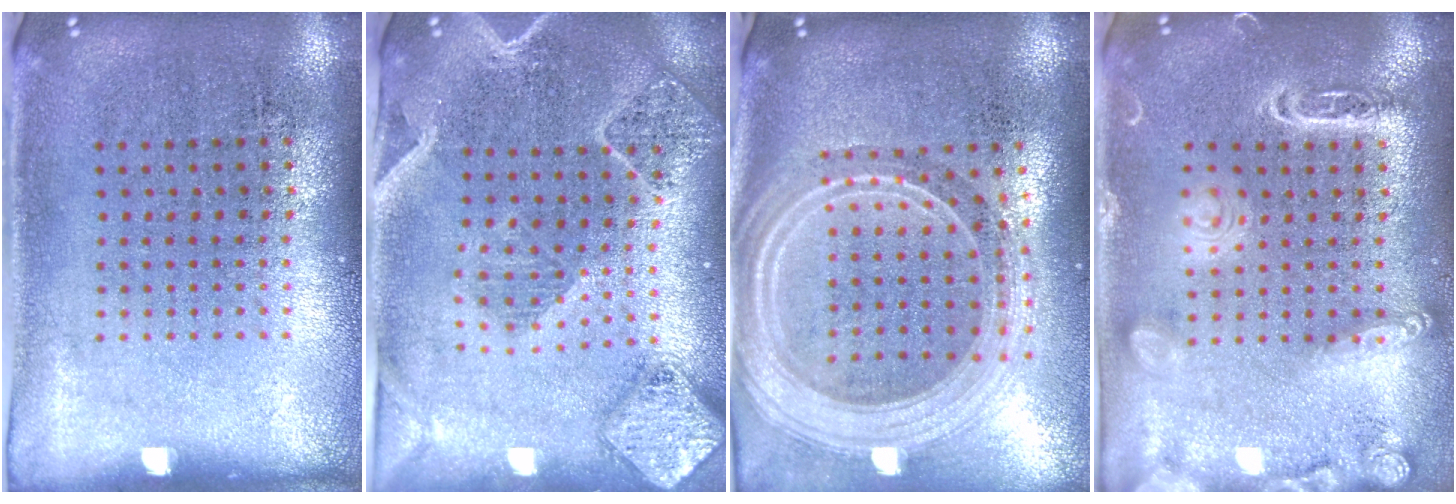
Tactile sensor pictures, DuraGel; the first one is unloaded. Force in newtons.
{"total": 2.4, "press": 2.2, "slide": 0.8}
{"total": 2.7, "press": 2.2, "slide": 1.5}
{"total": 1.9, "press": 1.9, "slide": 0.1}